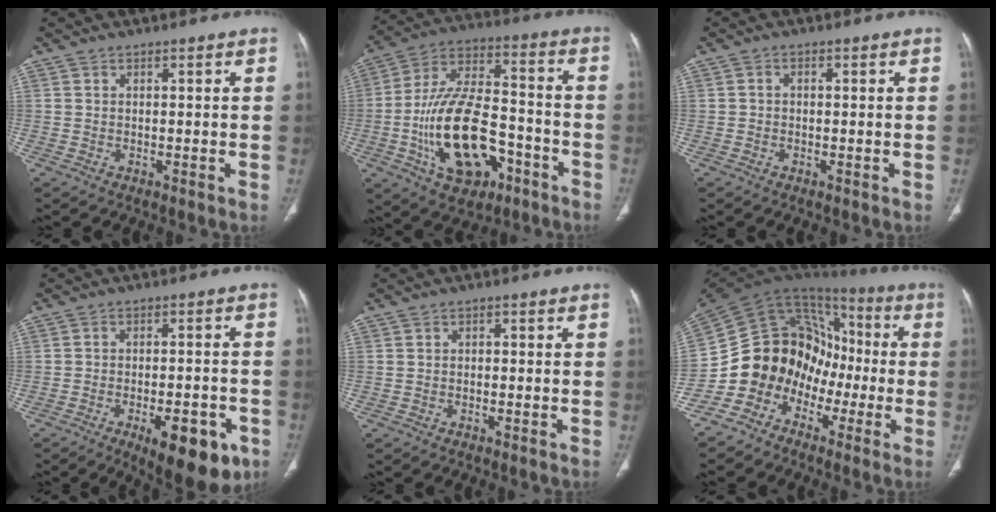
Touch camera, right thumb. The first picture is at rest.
{"total": 21.1, "force": [-7.3, 11.7, 16.0], "torque": [-0.273, 0.046, -0.113]}
{"total": 0.8, "force": [-0.1, 0.7, 0.4], "torque": [-0.003, 0.003, -0.004]}
{"total": 13.5, "force": [-6.5, 5.5, 10.5], "torque": [-0.121, 0.017, -0.081]}
{"total": 1.0, "force": [-0.1, 0.7, 0.6], "torque": [-0.004, 0.003, -0.006]}
{"total": 16.4, "force": [-6.7, 13.3, 6.9], "torque": [-0.086, 0.096, -0.126]}